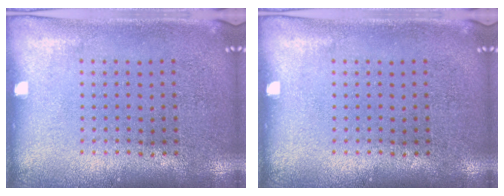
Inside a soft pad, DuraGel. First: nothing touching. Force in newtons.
{"total": 0.0}